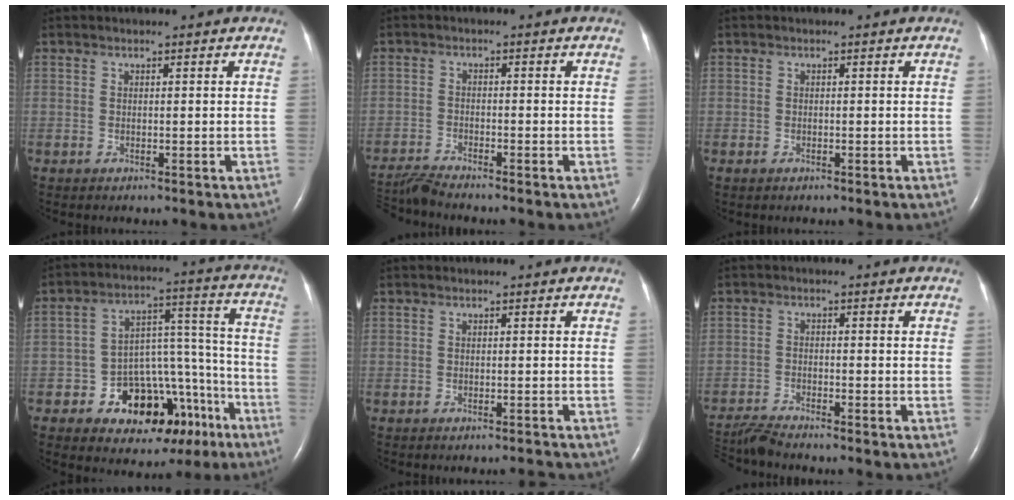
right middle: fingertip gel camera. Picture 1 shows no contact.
{"total": 4.3, "force": [-4.1, -1.2, 0.6], "torque": [-0.018, -0.023, -0.078]}
{"total": 0.6, "force": [-0.4, 0.5, 0.1], "torque": [-0.005, 0.002, -0.007]}
{"total": 15.6, "force": [-8.5, 9.3, 9.2], "torque": [-0.102, 0.059, -0.113]}
{"total": 1.2, "force": [-1.1, -0.3, 0.1], "torque": [-0.003, -0.004, -0.013]}
{"total": 5.0, "force": [-4.8, -0.9, 0.9], "torque": [-0.020, -0.023, -0.090]}